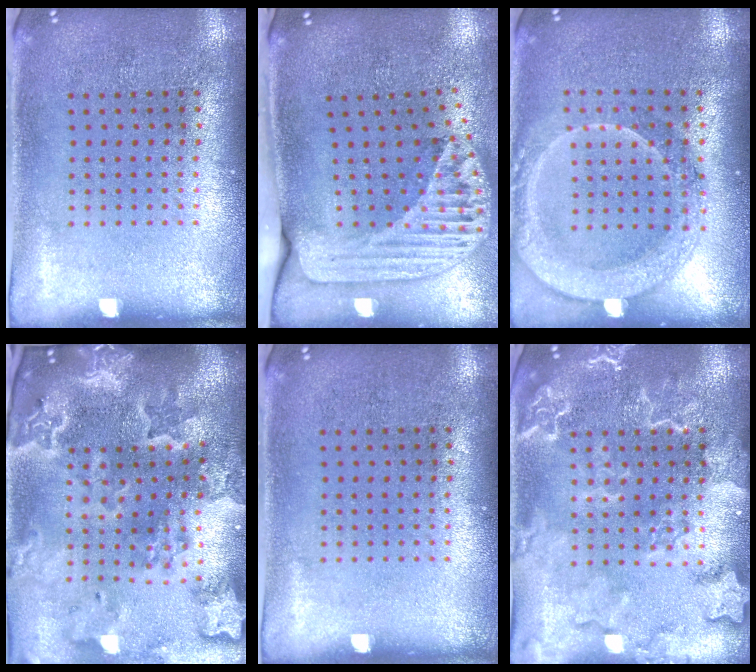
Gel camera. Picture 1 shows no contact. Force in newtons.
{"total": 2.5, "press": 1.8, "slide": 1.8}
{"total": 2.0, "press": 1.9, "slide": 0.6}
{"total": 4.7, "press": 3.7, "slide": 2.8}
{"total": 0.0}
{"total": 2.6, "press": 2.6, "slide": 0.3}